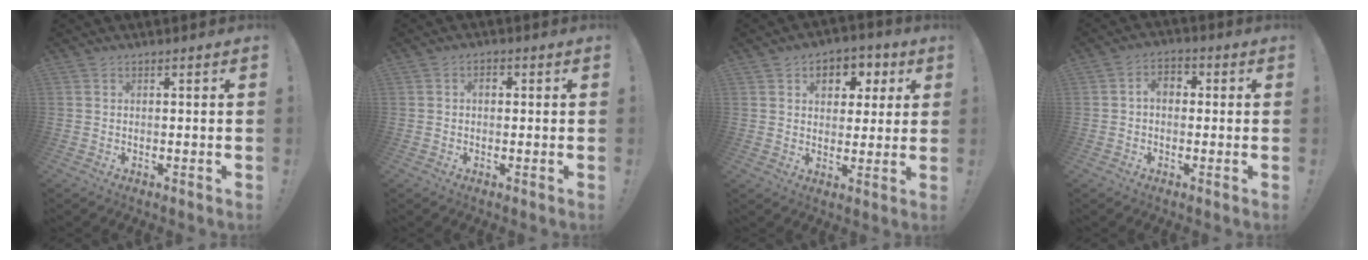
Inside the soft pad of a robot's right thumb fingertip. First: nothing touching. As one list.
[{"total": 1.9, "force": [0.0, 1.2, 1.4], "torque": [-0.022, 0.006, -0.003]}, {"total": 8.0, "force": [2.7, 6.3, 4.1], "torque": [-0.040, -0.013, 0.048]}, {"total": 4.7, "force": [0.3, 3.1, 3.4], "torque": [-0.059, 0.008, 0.003]}]